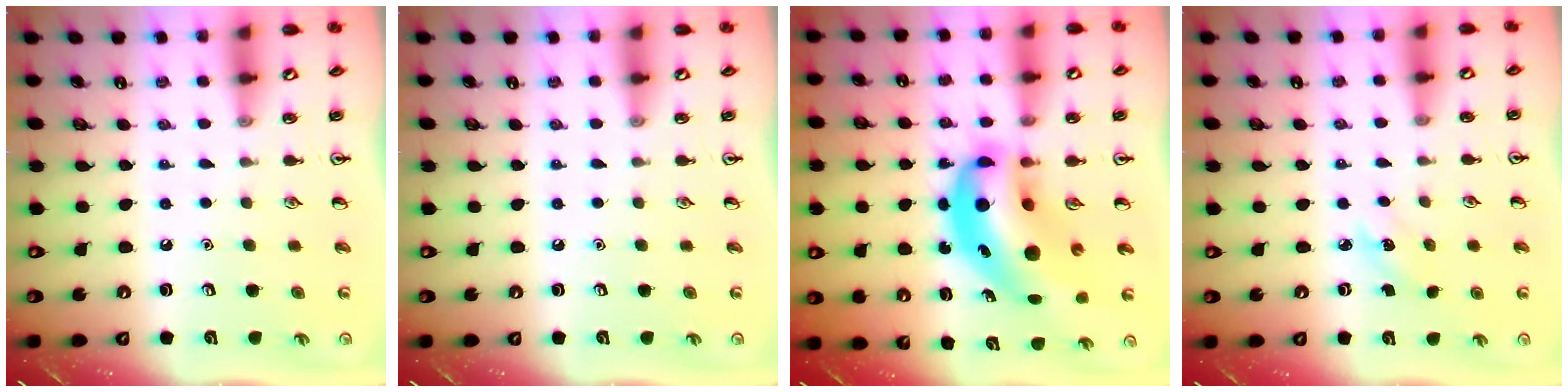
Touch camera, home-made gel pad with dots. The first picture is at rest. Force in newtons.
{"total": 0.0}
{"total": 16.0, "press": 15.4, "slide": 4.6}
{"total": 2.4, "press": 2.2, "slide": 0.8}